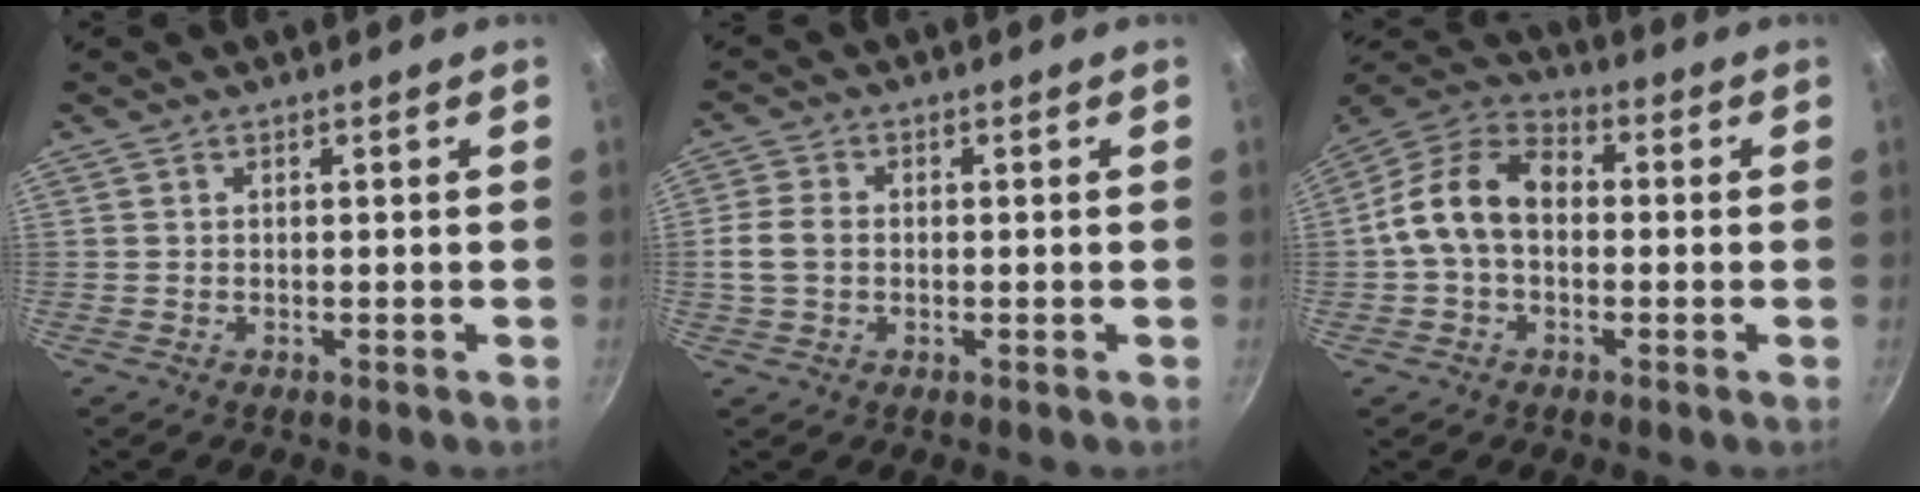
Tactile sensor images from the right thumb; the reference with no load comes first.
{"total": 4.8, "force": [-0.3, 3.6, 3.2], "torque": [-0.059, 0.008, -0.009]}
{"total": 12.4, "force": [-0.1, 8.7, 8.8], "torque": [-0.137, 0.037, -0.023]}